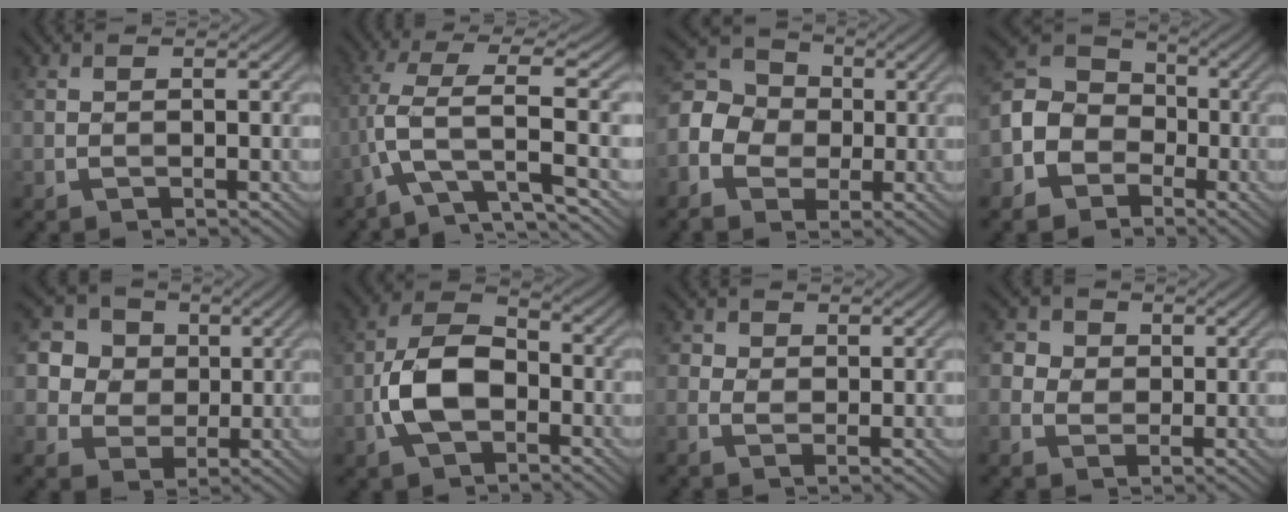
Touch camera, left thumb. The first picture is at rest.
{"total": 6.7, "force": [-1.9, 1.1, 6.3], "torque": [-0.137, 0.019, -0.051]}
{"total": 8.4, "force": [-1.3, 7.0, 4.3], "torque": [-0.132, -0.001, -0.035]}
{"total": 7.7, "force": [-2.6, 6.4, 3.3], "torque": [-0.090, -0.007, -0.064]}
{"total": 8.3, "force": [2.3, 7.4, 3.0], "torque": [-0.110, 0.020, 0.042]}
{"total": 8.6, "force": [-2.2, 5.2, 6.4], "torque": [-0.141, 0.010, -0.049]}
{"total": 2.2, "force": [0.4, 1.7, 1.4], "torque": [-0.034, 0.001, 0.006]}
{"total": 3.8, "force": [0.7, 3.5, 1.4], "torque": [-0.059, 0.005, 0.007]}